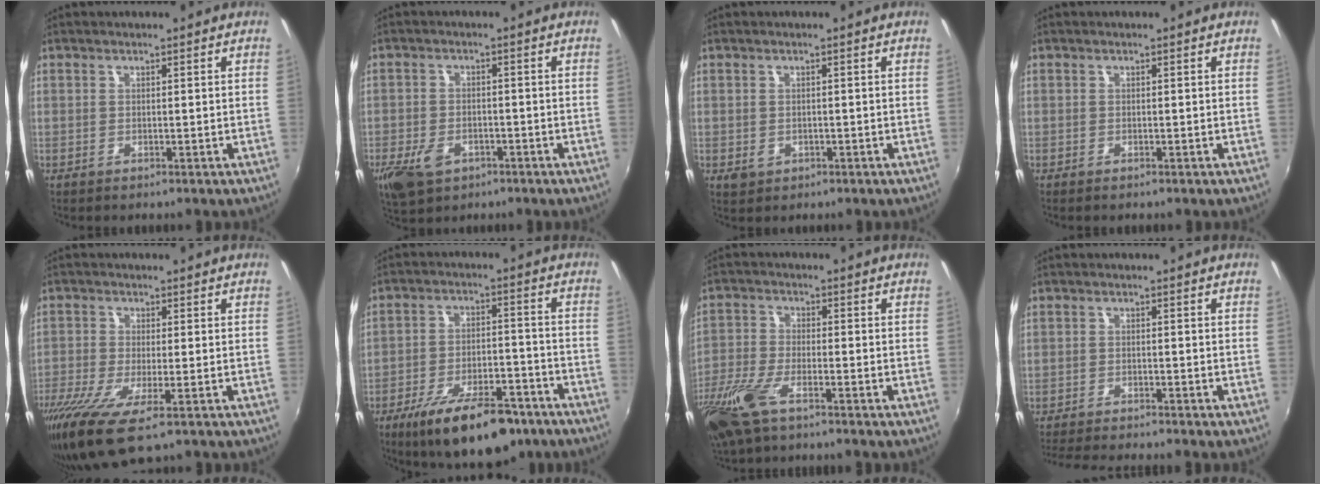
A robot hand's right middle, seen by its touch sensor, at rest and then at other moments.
{"total": 8.0, "force": [-4.2, 5.1, 4.5], "torque": [-0.115, -0.015, -0.073]}
{"total": 2.3, "force": [-0.6, 2.0, 1.0], "torque": [-0.017, -0.003, -0.008]}
{"total": 0.0}
{"total": 10.5, "force": [-6.4, 2.4, 8.0], "torque": [-0.181, -0.048, -0.120]}
{"total": 17.9, "force": [-12.4, 6.4, 11.1], "torque": [-0.193, -0.019, -0.182]}
{"total": 11.7, "force": [-7.4, 3.8, 8.2], "torque": [-0.198, -0.029, -0.152]}
{"total": 7.6, "force": [-7.1, 0.0, 2.8], "torque": [-0.073, -0.021, -0.118]}